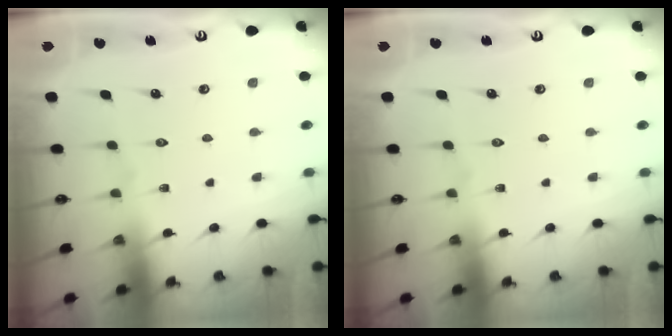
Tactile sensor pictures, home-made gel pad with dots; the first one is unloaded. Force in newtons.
{"total": 0.0}